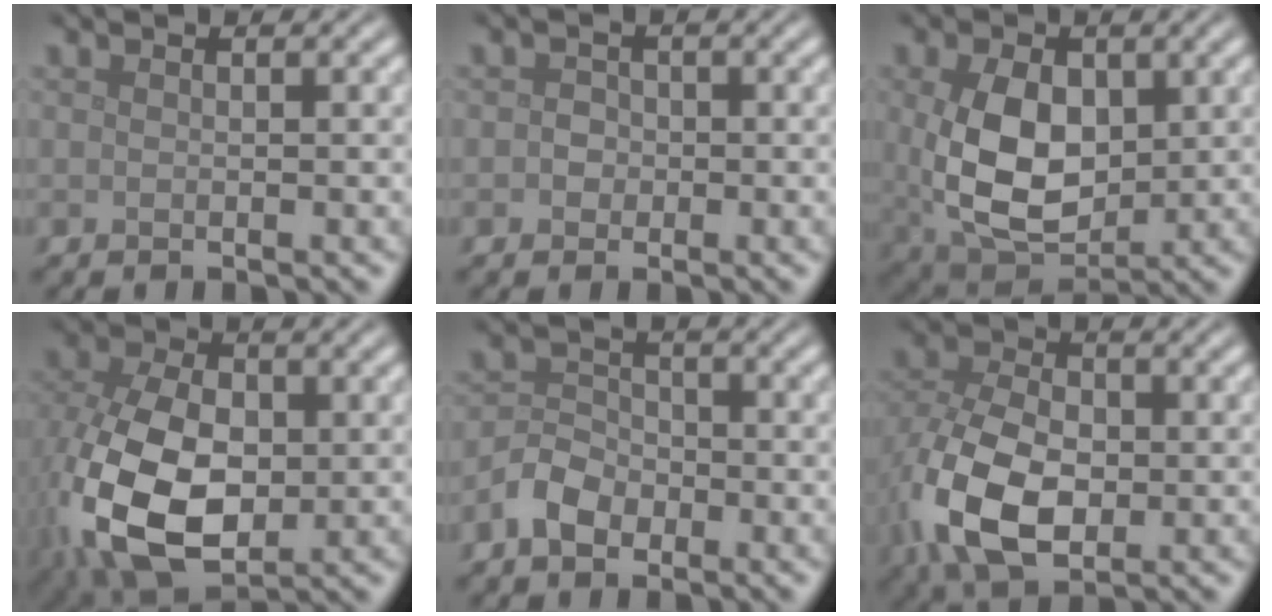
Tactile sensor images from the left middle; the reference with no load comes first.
{"total": 1.2, "force": [-0.3, 1.1, 0.3], "torque": [0.003, -0.002, -0.008]}
{"total": 8.6, "force": [0.5, 5.7, 6.4], "torque": [-0.147, -0.016, 0.022]}
{"total": 13.3, "force": [-2.1, 8.6, 9.9], "torque": [-0.237, -0.031, -0.026]}
{"total": 3.1, "force": [-1.8, 2.1, 1.4], "torque": [-0.025, 0.007, -0.041]}
{"total": 9.1, "force": [-2.2, 5.8, 6.6], "torque": [-0.156, -0.014, -0.047]}